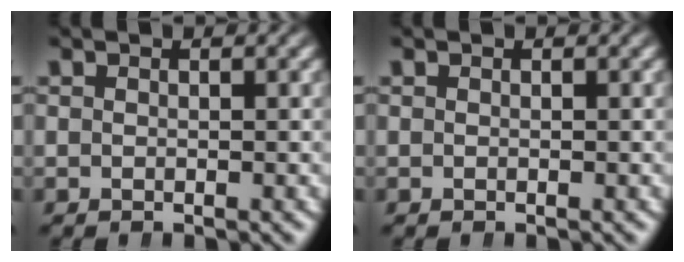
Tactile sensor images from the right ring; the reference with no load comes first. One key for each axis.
{"total": 0.0}